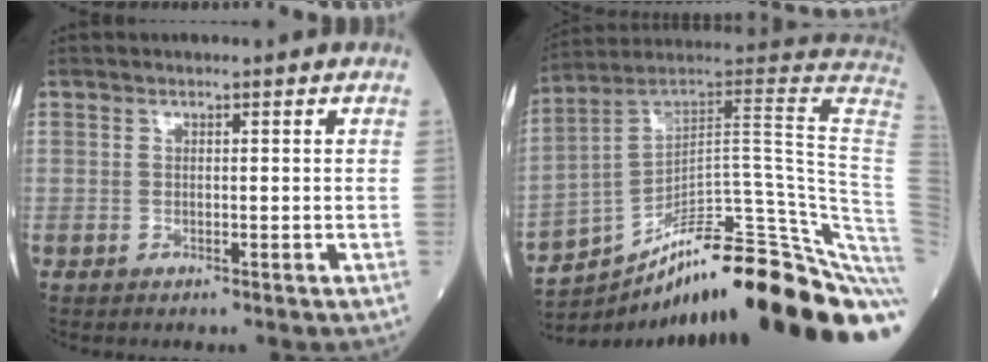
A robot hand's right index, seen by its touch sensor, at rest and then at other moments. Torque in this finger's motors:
{"motor_torque": [0.73, -1.30, 0.27, 0.15]}